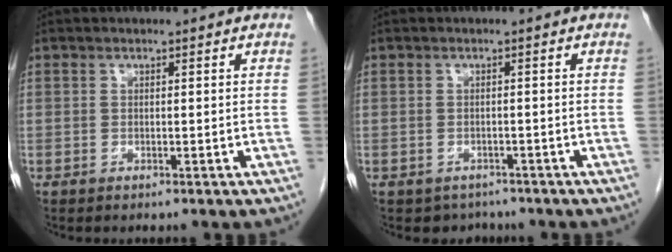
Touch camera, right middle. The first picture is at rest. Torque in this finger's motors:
{"motor_torque": [0.46, -0.09, -0.01, -0.01]}